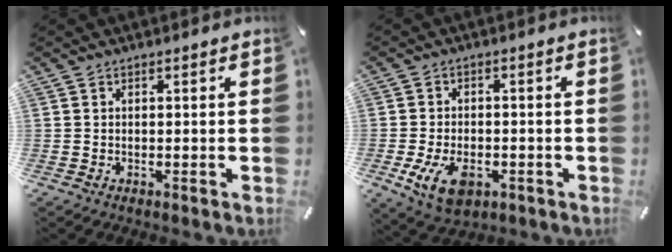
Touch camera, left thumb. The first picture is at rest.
{"total": 8.6, "force": [-3.1, 5.6, 5.7], "torque": [-0.117, 0.004, -0.056]}